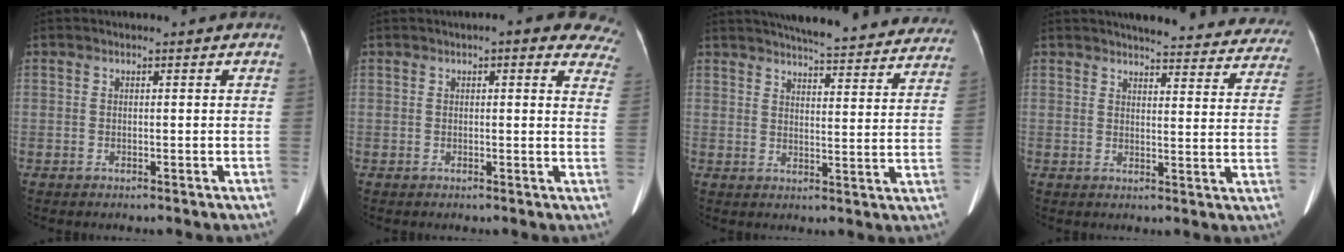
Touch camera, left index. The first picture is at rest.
{"total": 10.6, "force": [8.1, 2.9, 6.2], "torque": [-0.042, -0.003, 0.063]}
{"total": 26.7, "force": [24.1, 4.2, 10.7], "torque": [-0.151, -0.033, 0.283]}
{"total": 22.9, "force": [21.2, 4.3, 7.5], "torque": [-0.078, -0.052, 0.231]}